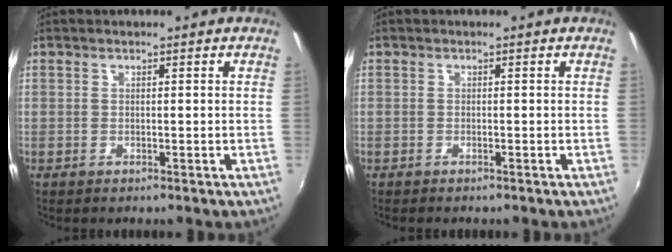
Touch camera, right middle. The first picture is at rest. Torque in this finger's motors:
{"motor_torque": [-0.17, -0.31, 0.01, -0.02]}